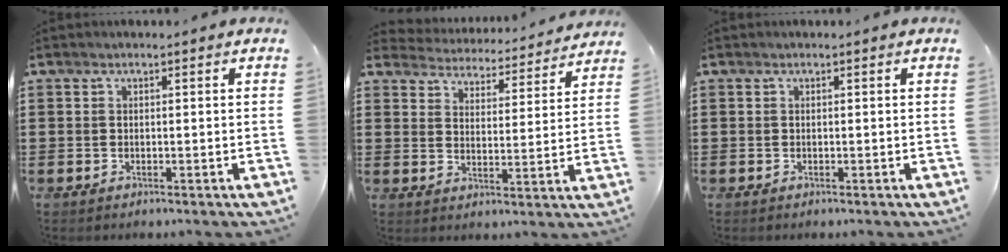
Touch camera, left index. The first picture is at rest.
{"total": 4.3, "force": [4.3, -0.1, -0.4], "torque": [-0.012, -0.043, 0.069]}
{"total": 0.0}